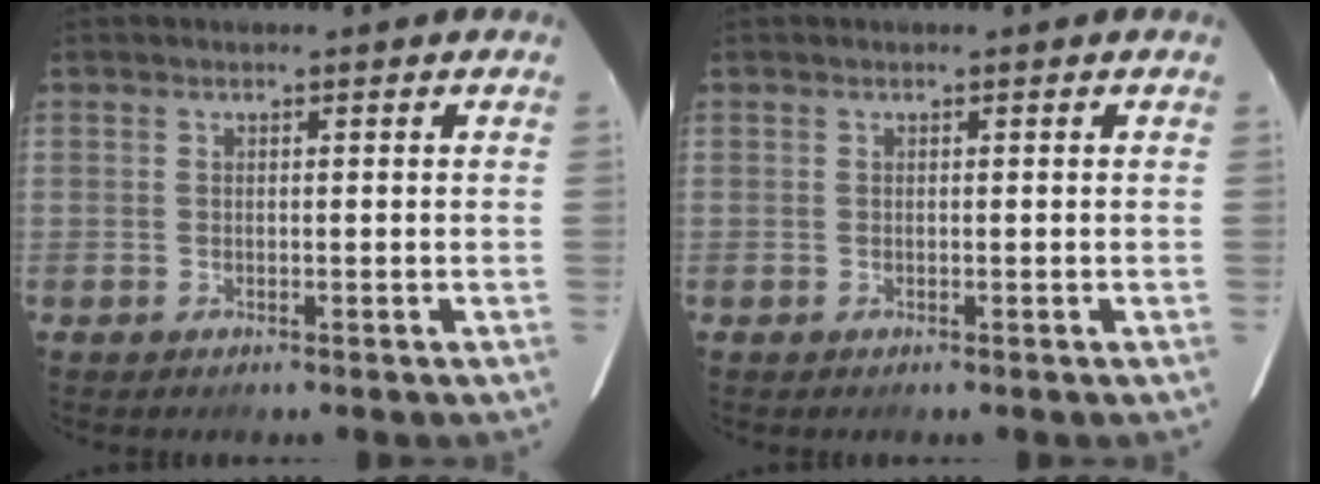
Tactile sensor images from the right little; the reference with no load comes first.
{"total": 0.0}